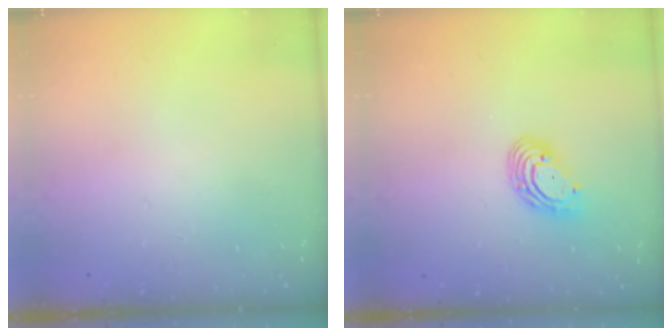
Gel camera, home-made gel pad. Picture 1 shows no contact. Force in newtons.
{"total": 8.8, "press": 8.6, "slide": 1.7}